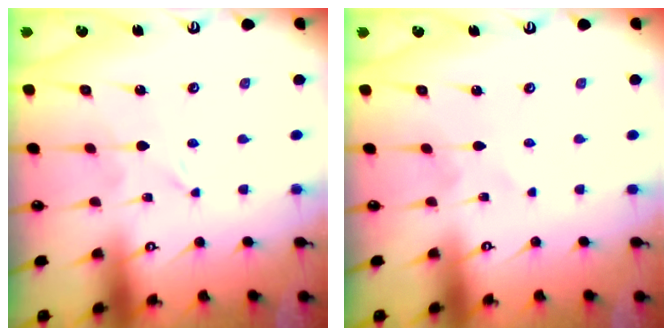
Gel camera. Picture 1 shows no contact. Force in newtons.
{"total": 0.6, "press": 0.6, "slide": 0.1}